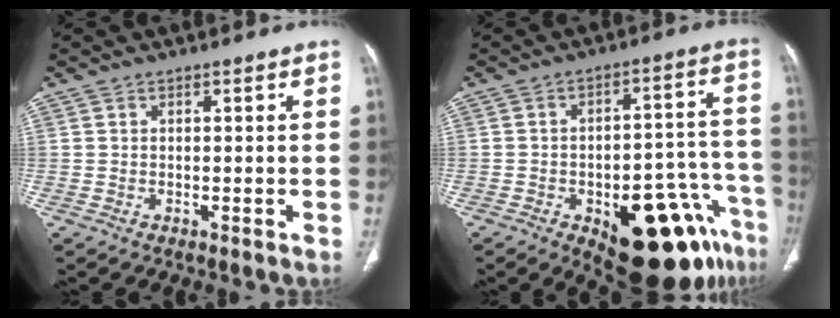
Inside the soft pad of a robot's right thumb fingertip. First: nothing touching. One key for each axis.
{"total": 21.4, "fx": -11.3, "fy": 8.7, "fz": 15.9, "tx": -0.134, "ty": 0.074, "tz": -0.144}